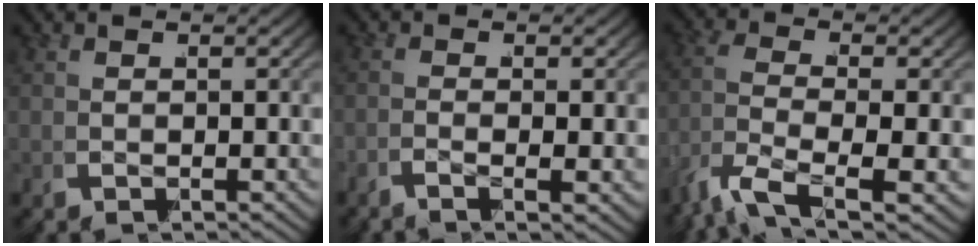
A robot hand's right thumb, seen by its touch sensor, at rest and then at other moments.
{"total": 2.0, "force": [-1.2, 0.2, 1.5], "torque": [-0.027, -0.006, -0.027]}
{"total": 7.2, "force": [-1.9, 4.5, 5.2], "torque": [-0.135, -0.026, -0.026]}